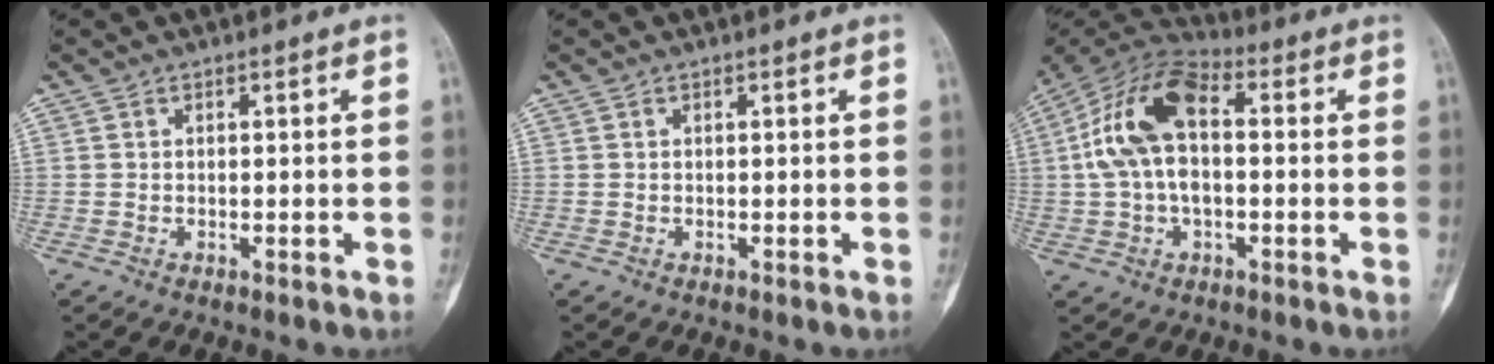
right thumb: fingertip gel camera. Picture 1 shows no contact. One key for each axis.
{"total": 0.0}
{"total": 15.0, "fx": 1.5, "fy": 8.0, "fz": 12.6, "tx": -0.245, "ty": 0.040, "tz": 0.018}